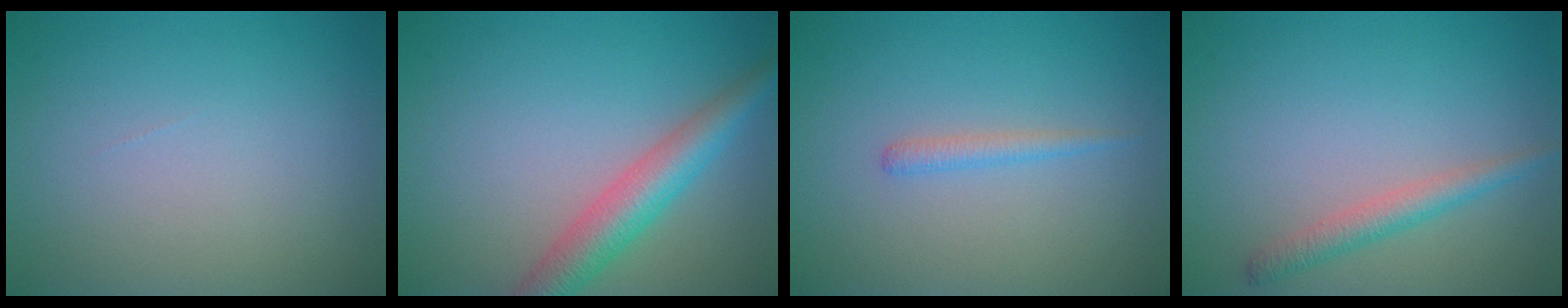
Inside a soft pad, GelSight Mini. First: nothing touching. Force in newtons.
{"total": 4.6, "press": 4.6, "slide": 0.1}
{"total": 1.2, "press": 1.2, "slide": 0.0}
{"total": 2.2, "press": 2.2, "slide": 0.0}